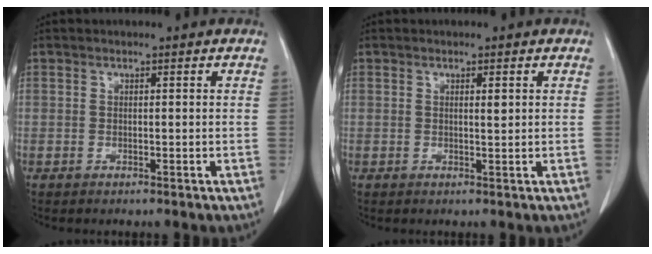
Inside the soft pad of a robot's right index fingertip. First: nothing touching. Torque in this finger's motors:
{"motor_torque": [-0.24, 0.03, -0.05, 0.00]}